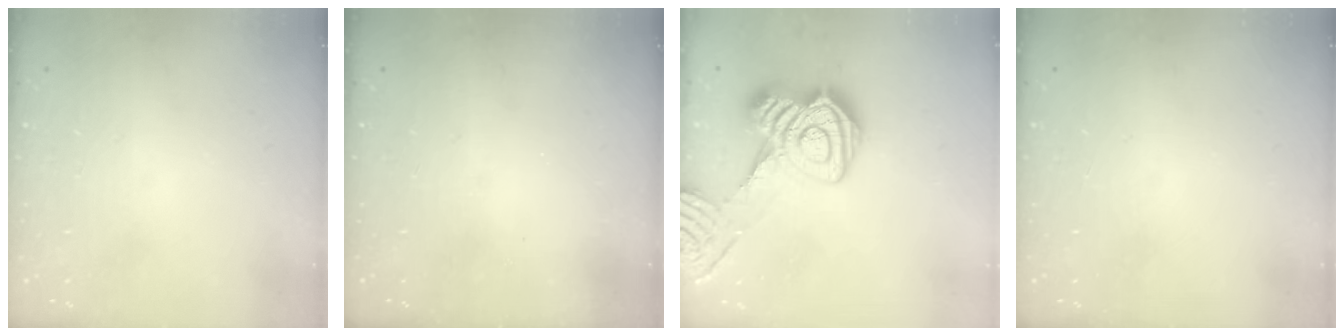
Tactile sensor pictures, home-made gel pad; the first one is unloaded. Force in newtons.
{"total": 2.3, "press": 2.2, "slide": 0.8}
{"total": 16.9, "press": 16.8, "slide": 1.2}
{"total": 0.0}